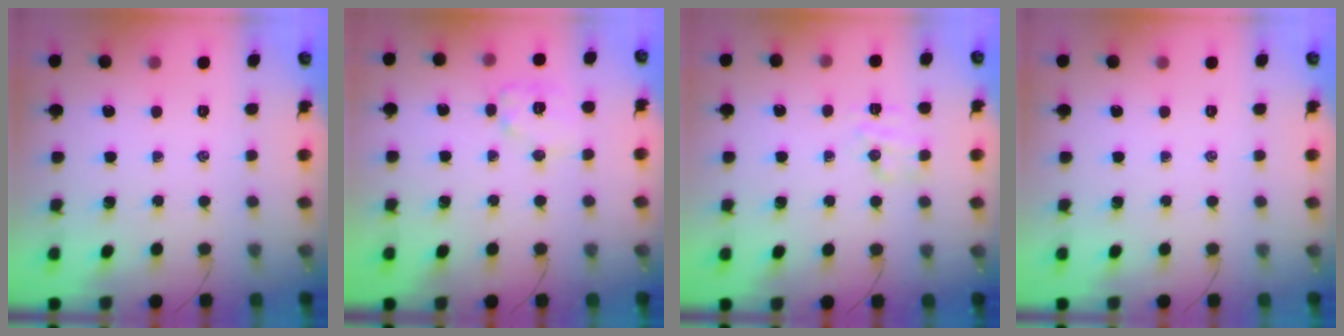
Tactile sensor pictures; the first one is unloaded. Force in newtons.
{"total": 8.7, "press": 8.7, "slide": 0.2}
{"total": 5.3, "press": 5.2, "slide": 1.2}
{"total": 0.0}